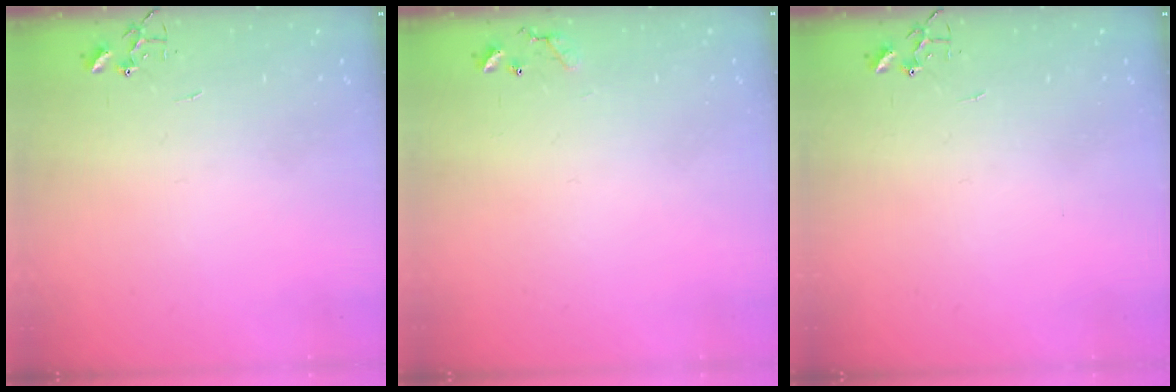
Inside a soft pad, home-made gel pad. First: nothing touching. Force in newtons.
{"total": 7.7, "press": 7.7, "slide": 0.5}
{"total": 0.0}